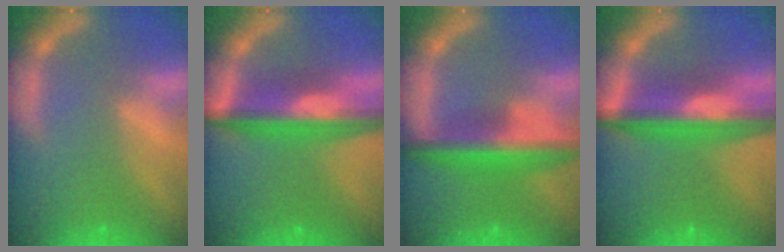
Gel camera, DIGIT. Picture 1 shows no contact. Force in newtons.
{"total": 8.5}
{"total": 7.1}
{"total": 9.0}